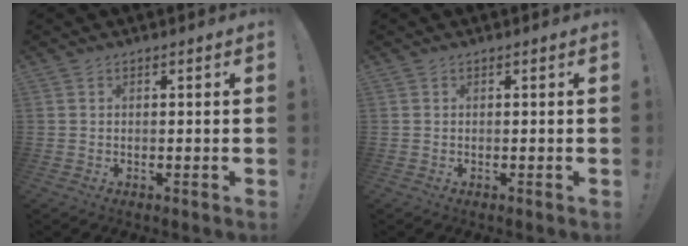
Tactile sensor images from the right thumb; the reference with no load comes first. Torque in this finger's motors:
{"motor_torque": [-0.07, -0.07, 0.00, 0.00, 0.00]}